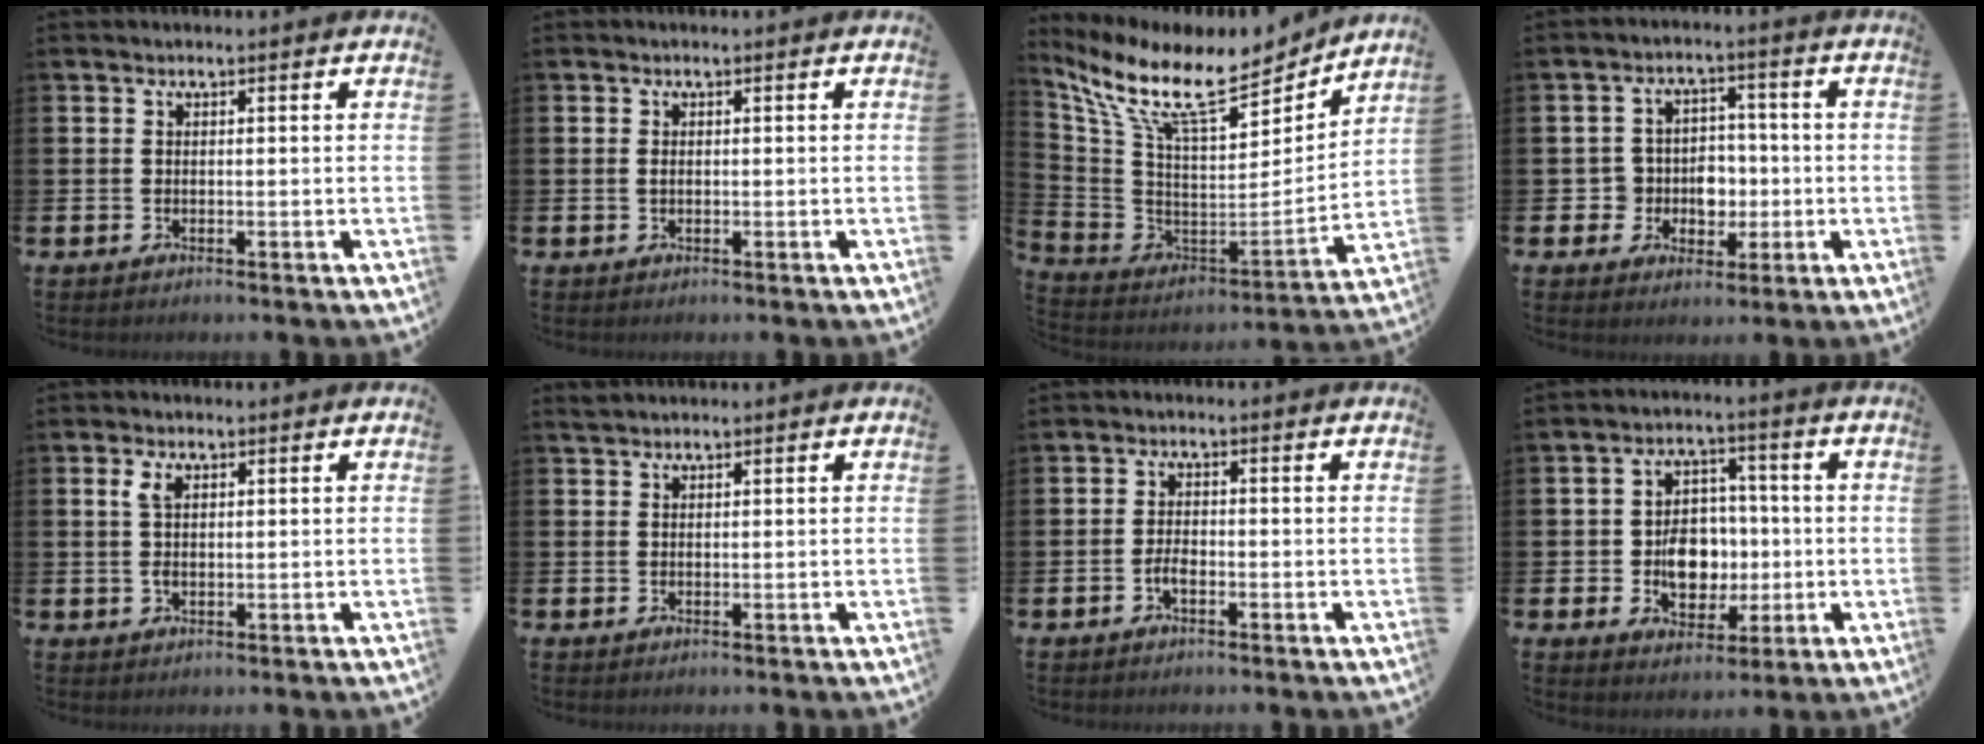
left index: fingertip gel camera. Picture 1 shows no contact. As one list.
[{"total": 0.6, "force": [0.1, 0.4, 0.4], "torque": [-0.004, 0.000, -0.001]}, {"total": 12.3, "force": [9.7, 3.9, 6.5], "torque": [-0.165, -0.061, 0.170]}, {"total": 5.1, "force": [-0.9, 4.9, 1.2], "torque": [-0.027, 0.005, -0.024]}, {"total": 2.7, "force": [1.1, 1.4, 2.0], "torque": [-0.042, 0.006, 0.016]}, {"total": 1.0, "force": [1.0, 0.3, 0.1], "torque": [0.005, -0.001, 0.017]}, {"total": 1.9, "force": [-1.0, 0.8, 1.4], "torque": [-0.026, 0.001, -0.020]}, {"total": 7.1, "force": [-1.0, 5.6, 4.2], "torque": [-0.063, 0.010, -0.023]}]